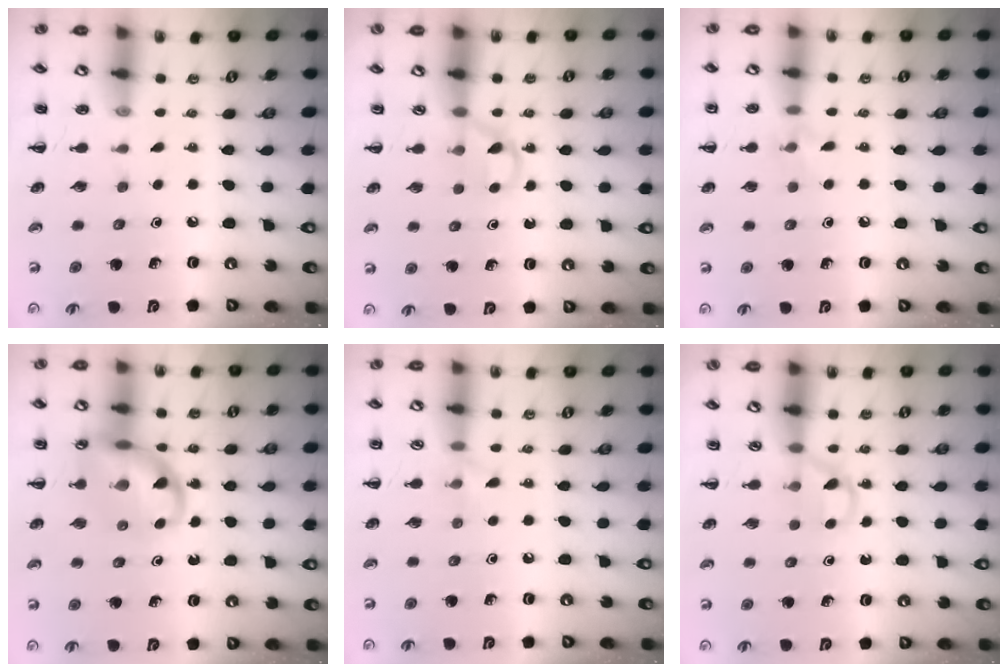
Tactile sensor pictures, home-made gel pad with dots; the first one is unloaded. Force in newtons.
{"total": 3.0, "press": 2.8, "slide": 1.1}
{"total": 6.3, "press": 6.0, "slide": 1.8}
{"total": 13.0, "press": 12.8, "slide": 2.2}
{"total": 5.0, "press": 4.8, "slide": 1.5}
{"total": 3.0, "press": 2.8, "slide": 1.1}